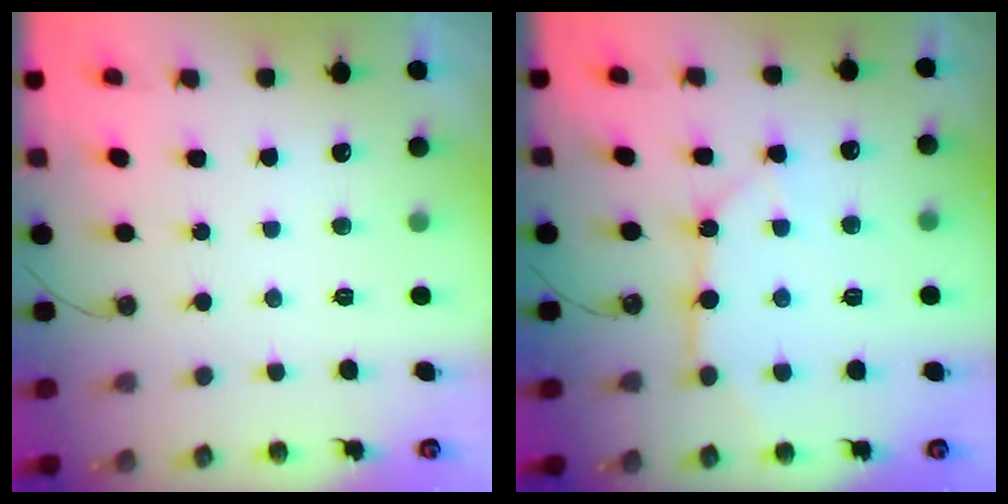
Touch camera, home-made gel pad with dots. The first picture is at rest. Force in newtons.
{"total": 11.4, "press": 11.3, "slide": 1.1}